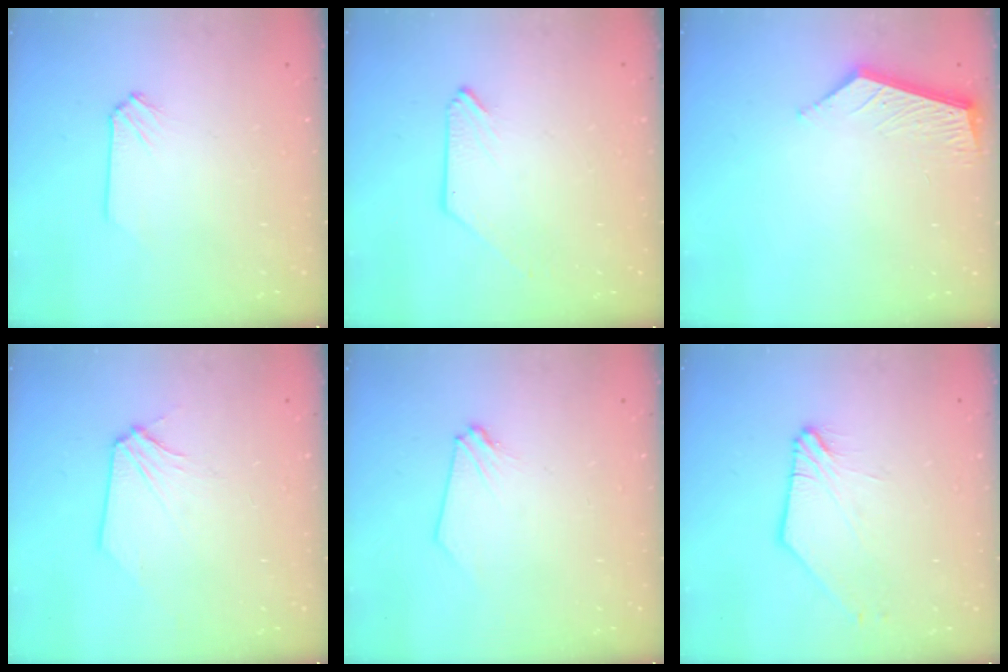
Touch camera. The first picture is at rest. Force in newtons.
{"total": 0.0}
{"total": 6.5, "press": 6.5, "slide": 0.6}
{"total": 3.1, "press": 3.0, "slide": 0.6}
{"total": 0.0}
{"total": 2.8, "press": 2.8, "slide": 0.3}